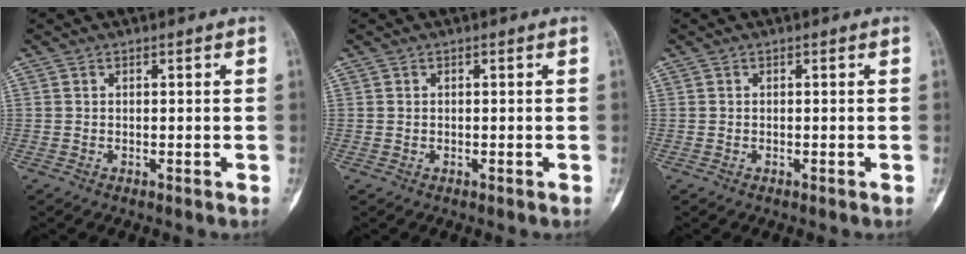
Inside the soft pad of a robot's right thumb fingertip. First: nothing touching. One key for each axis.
{"total": 0.0}
{"total": 0.0}